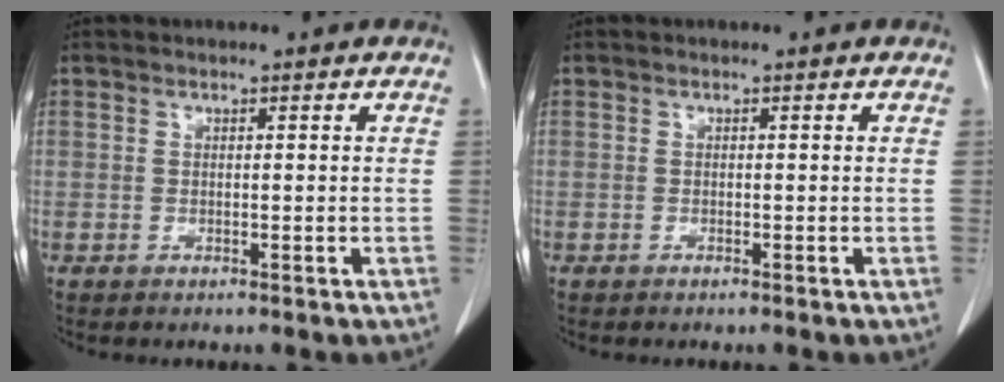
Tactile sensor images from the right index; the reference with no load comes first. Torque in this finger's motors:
{"motor_torque": [-0.01, 0.01, -0.03, 0.02]}